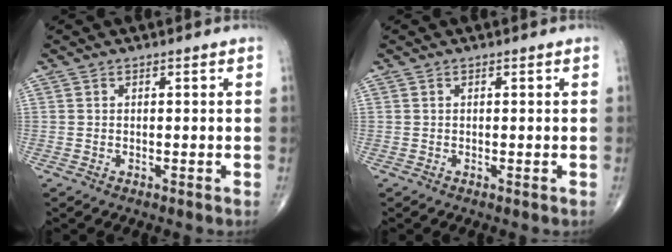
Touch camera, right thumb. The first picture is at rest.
{"total": 0.0}